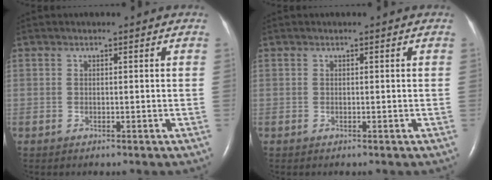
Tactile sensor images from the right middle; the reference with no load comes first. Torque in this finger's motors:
{"motor_torque": [0.09, -0.06, 0.02, 0.02]}